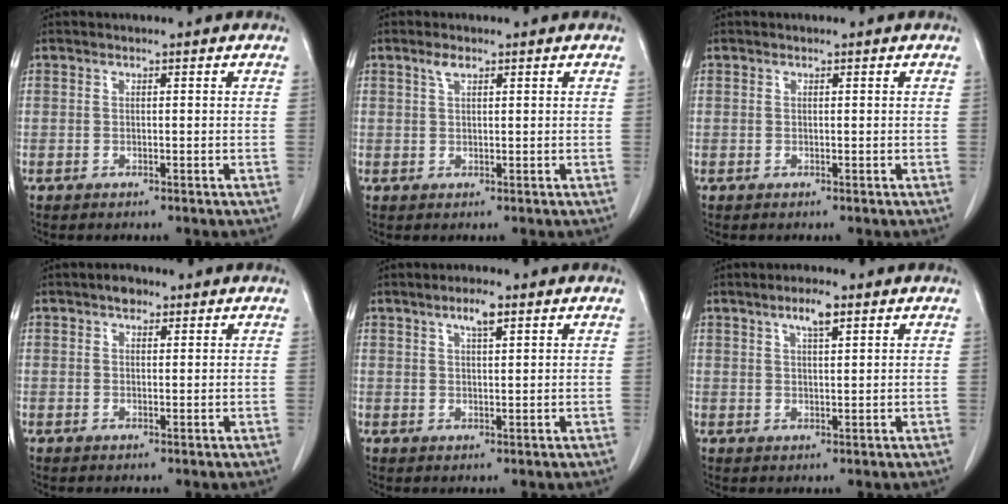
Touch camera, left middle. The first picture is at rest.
{"total": 1.7, "force": [1.1, 0.6, 1.1], "torque": [-0.025, 0.004, 0.021]}
{"total": 0.0}
{"total": 2.0, "force": [1.3, 1.1, 1.0], "torque": [-0.018, 0.005, 0.018]}
{"total": 3.3, "force": [2.0, 0.5, 2.6], "torque": [-0.049, 0.002, 0.035]}
{"total": 3.7, "force": [2.2, 0.6, 2.8], "torque": [-0.054, 0.002, 0.040]}